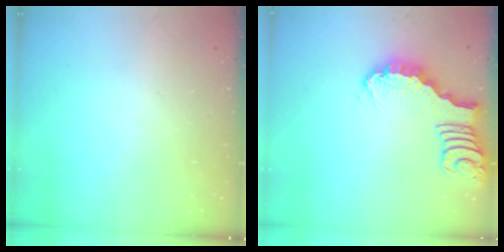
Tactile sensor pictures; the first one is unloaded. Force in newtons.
{"total": 2.7, "press": 2.7, "slide": 0.4}